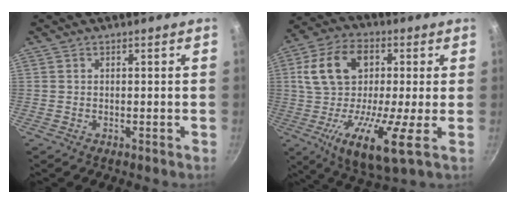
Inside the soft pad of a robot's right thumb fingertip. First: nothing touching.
{"total": 18.1, "force": [-0.5, 8.2, 16.1], "torque": [-0.271, 0.009, -0.030]}